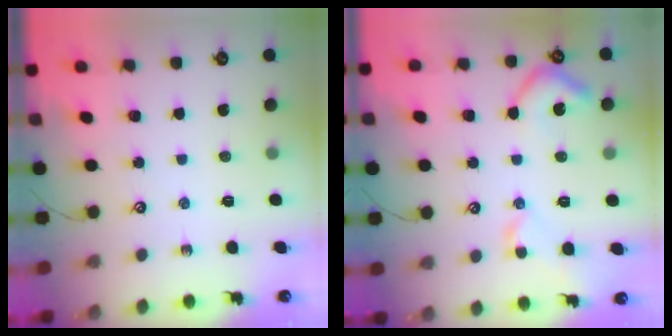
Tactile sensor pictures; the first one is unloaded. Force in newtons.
{"total": 5.8, "press": 5.6, "slide": 1.2}